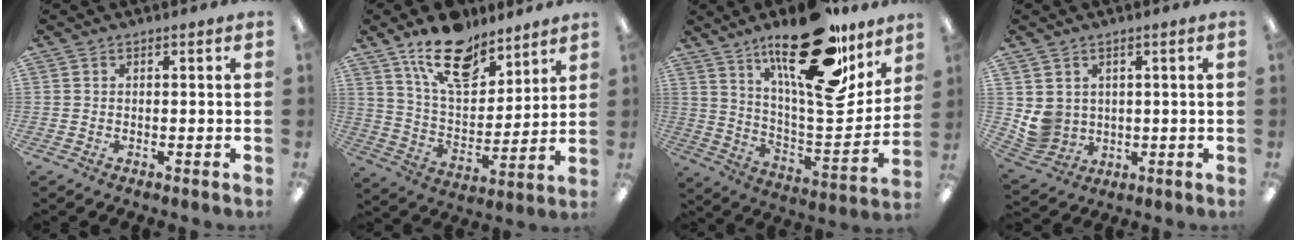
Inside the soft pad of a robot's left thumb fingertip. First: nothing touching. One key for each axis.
{"total": 17.5, "fx": 12.3, "fy": 8.7, "fz": 8.9, "tx": -0.146, "ty": -0.066, "tz": 0.221}
{"total": 26.2, "fx": 17.5, "fy": 8.9, "fz": 17.3, "tx": -0.242, "ty": -0.114, "tz": 0.287}
{"total": 6.1, "fx": 2.1, "fy": 5.7, "fz": 0.9, "tx": -0.035, "ty": -0.008, "tz": 0.050}